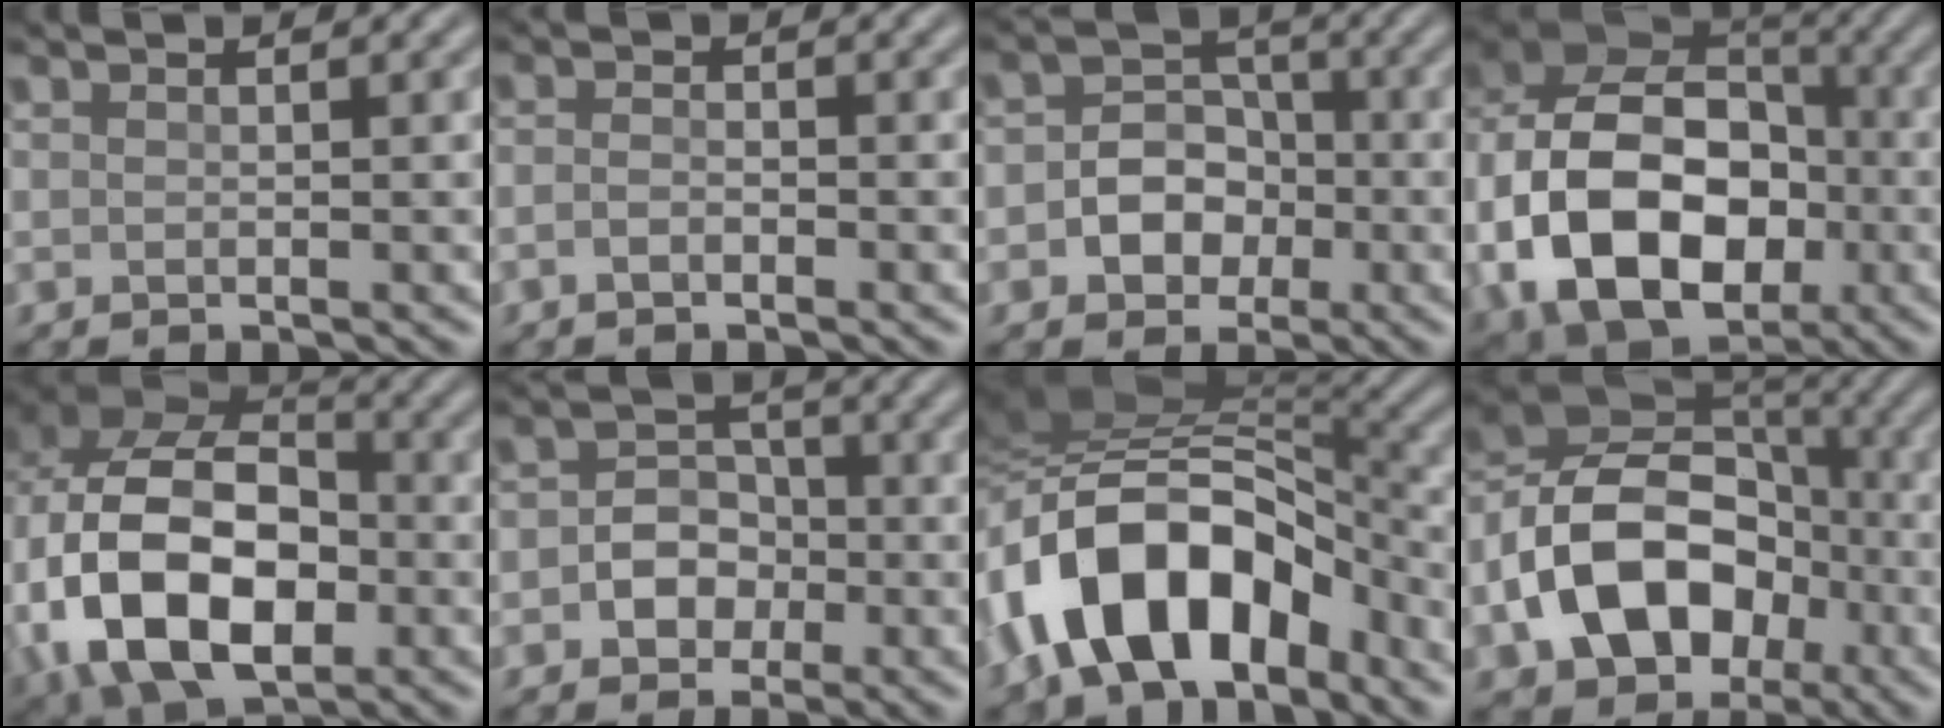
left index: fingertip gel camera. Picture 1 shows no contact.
{"total": 1.1, "force": [-0.7, 0.5, 0.8], "torque": [-0.019, 0.000, -0.017]}
{"total": 4.4, "force": [-1.1, 3.6, 2.2], "torque": [-0.007, 0.004, -0.033]}
{"total": 16.7, "force": [-4.3, 11.9, 10.8], "torque": [-0.204, -0.008, -0.085]}
{"total": 14.7, "force": [-3.0, 10.0, 10.3], "torque": [-0.202, -0.020, -0.059]}
{"total": 3.6, "force": [-0.9, 3.1, 1.6], "torque": [-0.002, 0.004, -0.030]}
{"total": 13.6, "force": [-5.5, 7.7, 9.8], "torque": [-0.168, 0.017, -0.109]}
{"total": 13.4, "force": [-4.4, 9.9, 8.0], "torque": [-0.150, -0.007, -0.082]}